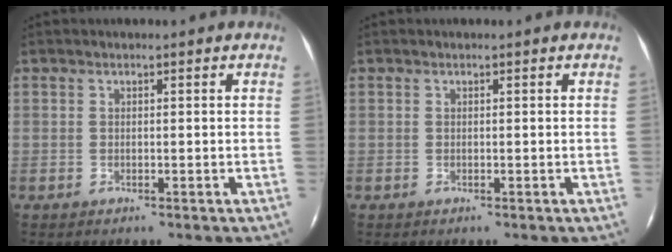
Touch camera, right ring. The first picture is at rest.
{"total": 0.0}